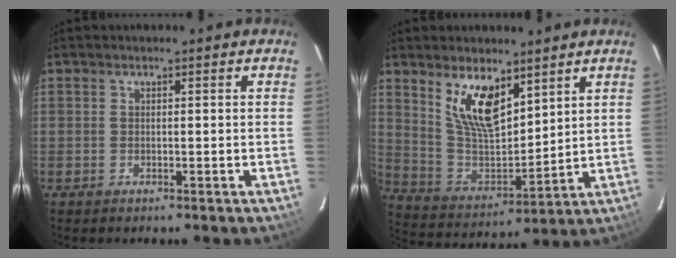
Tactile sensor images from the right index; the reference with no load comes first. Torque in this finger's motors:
{"motor_torque": [0.25, 0.52, 0.25, 0.12]}